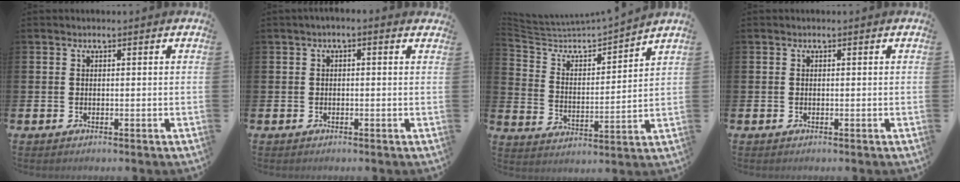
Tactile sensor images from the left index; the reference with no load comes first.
{"total": 0.7, "force": [-0.3, 0.2, 0.6], "torque": [-0.007, 0.000, -0.007]}
{"total": 5.5, "force": [5.2, 1.1, 1.2], "torque": [-0.054, -0.050, 0.082]}
{"total": 0.0}